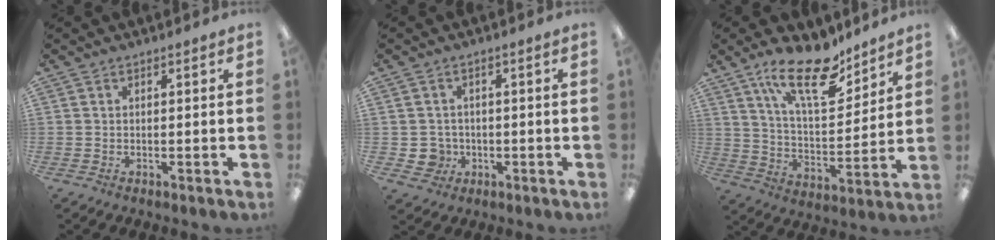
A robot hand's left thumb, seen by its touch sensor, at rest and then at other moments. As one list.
[{"total": 3.8, "force": [-0.5, 3.7, 0.7], "torque": [-0.010, 0.004, -0.008]}, {"total": 18.6, "force": [12.8, 7.2, 11.5], "torque": [-0.185, -0.069, 0.216]}]